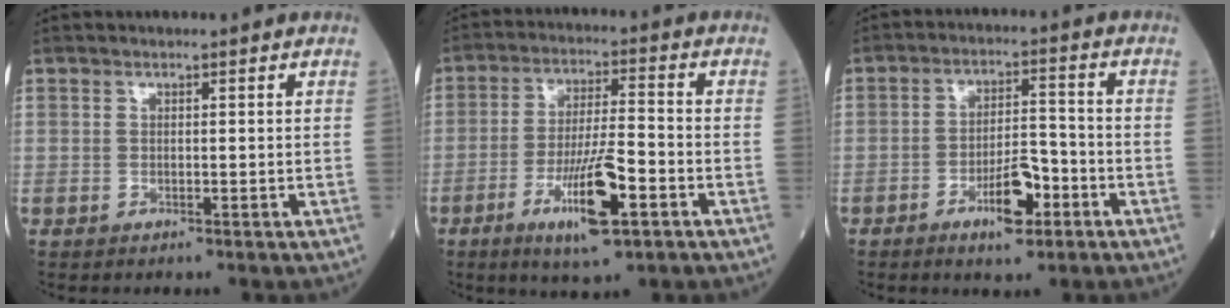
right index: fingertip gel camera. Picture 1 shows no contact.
{"total": 10.9, "force": [-4.8, 1.3, 9.7], "torque": [-0.177, -0.012, -0.081]}
{"total": 7.1, "force": [-3.7, 2.0, 5.8], "torque": [-0.101, 0.006, -0.059]}